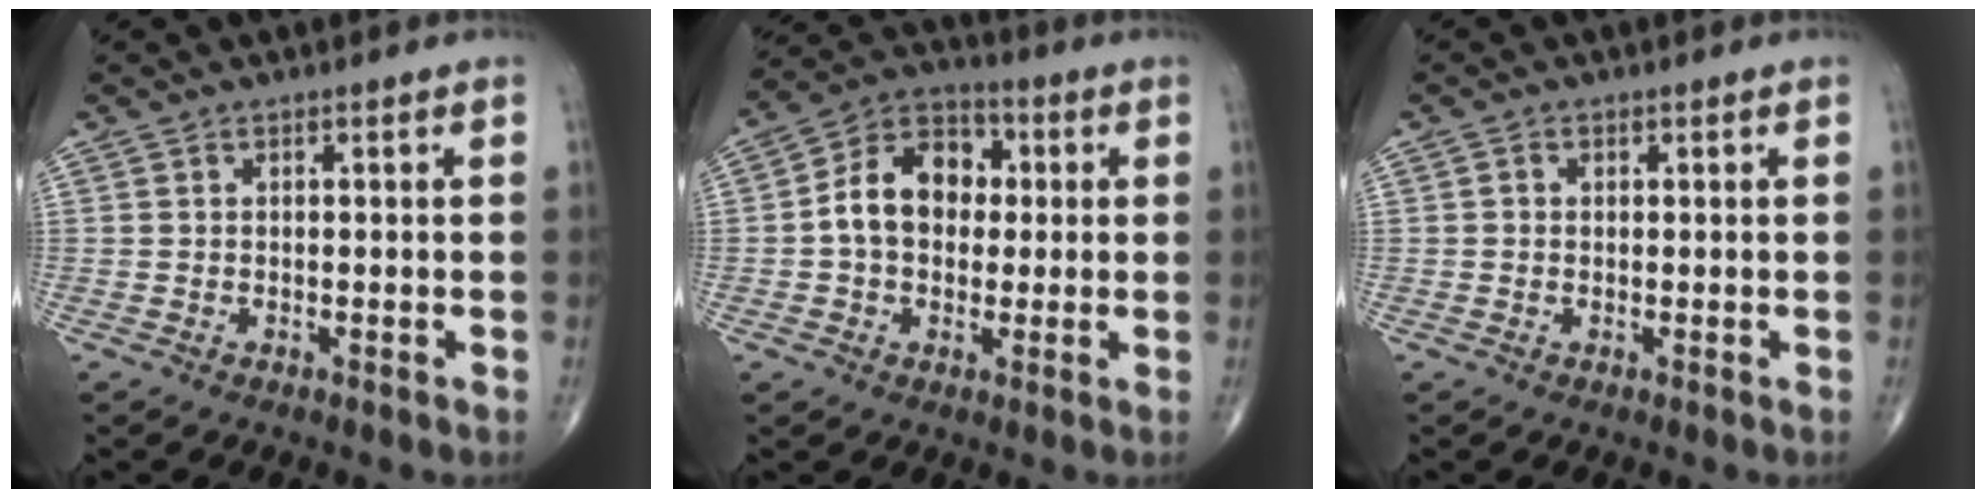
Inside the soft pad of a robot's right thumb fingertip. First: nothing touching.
{"total": 12.0, "force": [0.7, 8.9, 8.0], "torque": [-0.111, 0.030, 0.002]}
{"total": 0.9, "force": [0.1, 0.8, 0.3], "torque": [-0.002, 0.001, 0.001]}